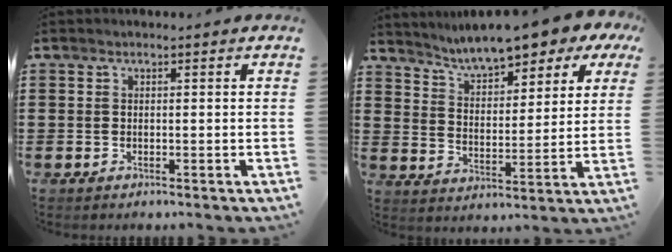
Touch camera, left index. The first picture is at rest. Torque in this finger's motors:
{"motor_torque": [1.54, -0.59, 1.05, 0.21]}